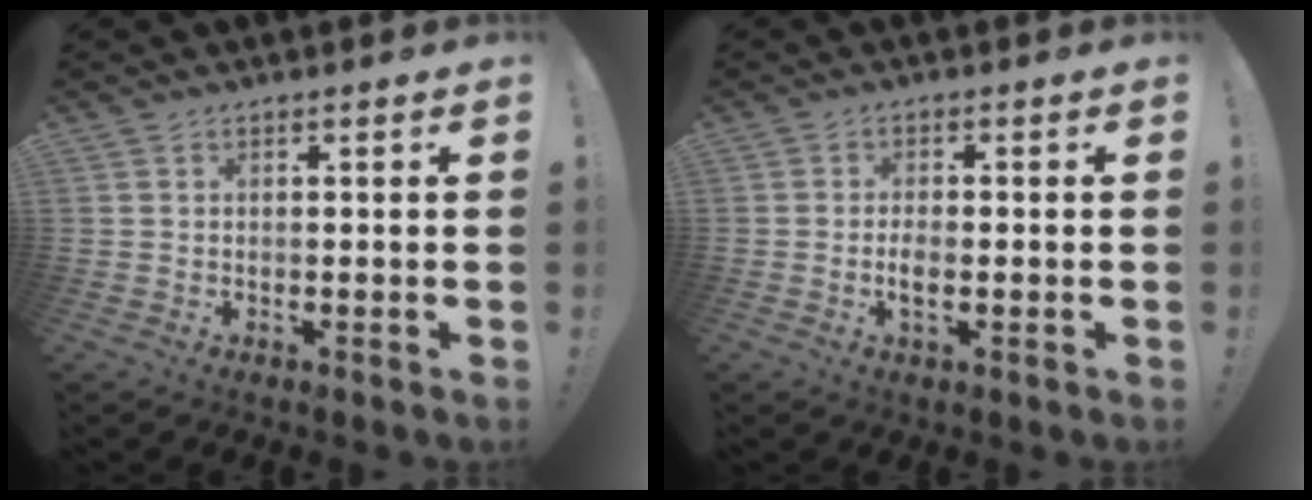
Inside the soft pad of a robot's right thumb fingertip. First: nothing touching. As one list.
[{"total": 3.1, "force": [-1.1, 1.0, 2.7], "torque": [-0.046, -0.004, -0.022]}]